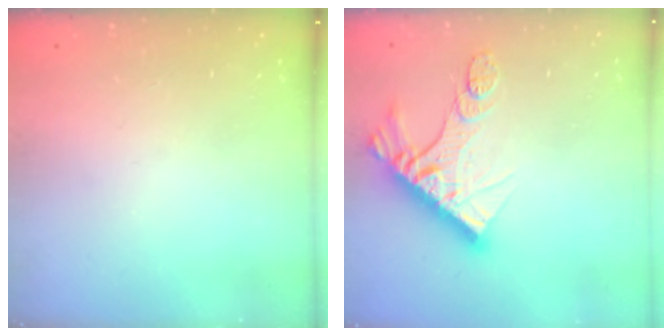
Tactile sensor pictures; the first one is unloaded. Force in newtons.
{"total": 13.2, "press": 13.1, "slide": 1.2}